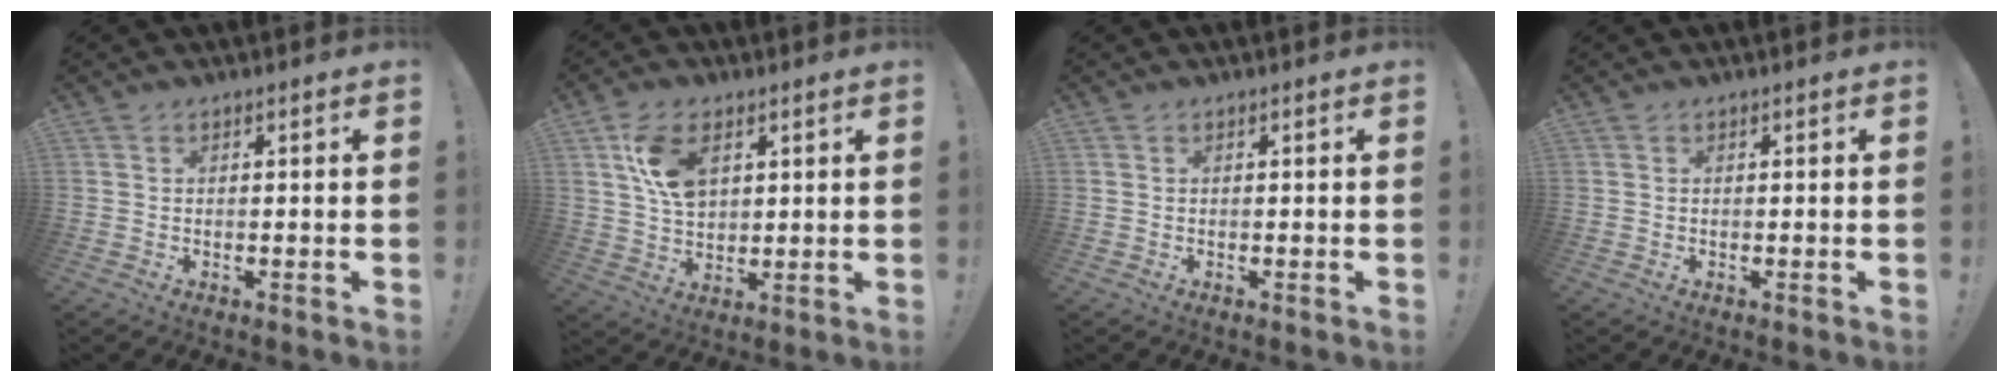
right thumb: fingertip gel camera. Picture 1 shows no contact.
{"total": 10.5, "force": [4.1, 6.5, 7.2], "torque": [-0.124, -0.003, 0.078]}
{"total": 0.0}
{"total": 0.0}